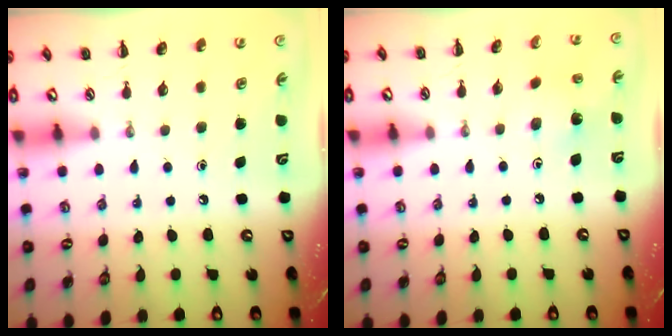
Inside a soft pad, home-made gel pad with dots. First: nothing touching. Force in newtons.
{"total": 2.1, "press": 2.0, "slide": 0.5}